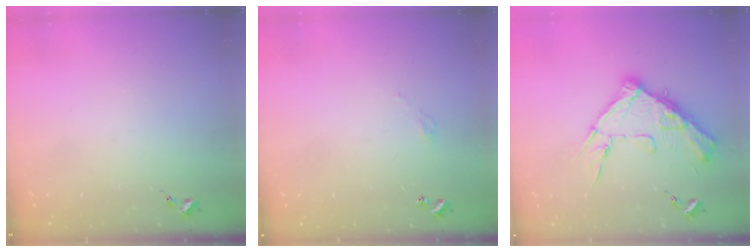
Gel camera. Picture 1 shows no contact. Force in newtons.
{"total": 2.7, "press": 2.7, "slide": 0.2}
{"total": 15.4, "press": 15.4, "slide": 0.4}